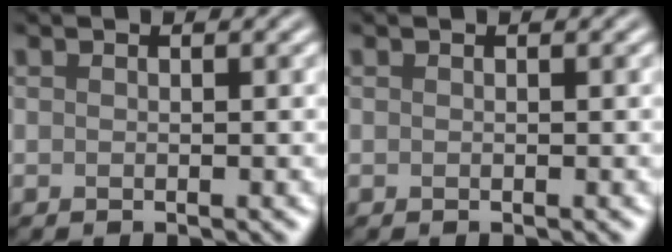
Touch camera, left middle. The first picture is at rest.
{"total": 0.0}